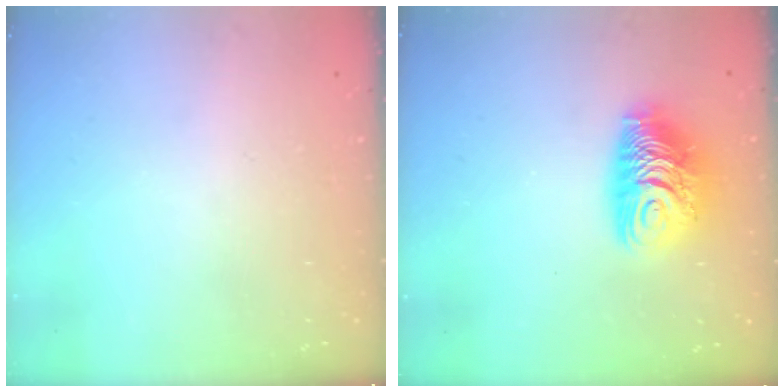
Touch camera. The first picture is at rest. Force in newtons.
{"total": 10.7, "press": 10.7, "slide": 0.9}